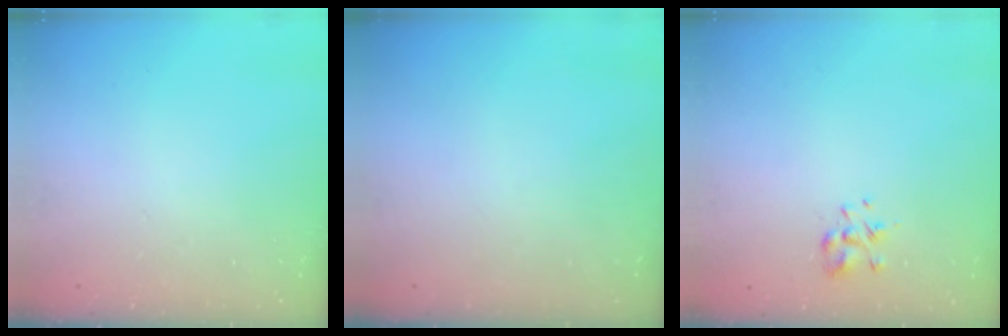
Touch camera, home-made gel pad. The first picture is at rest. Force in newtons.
{"total": 0.0}
{"total": 3.2, "press": 3.0, "slide": 1.0}